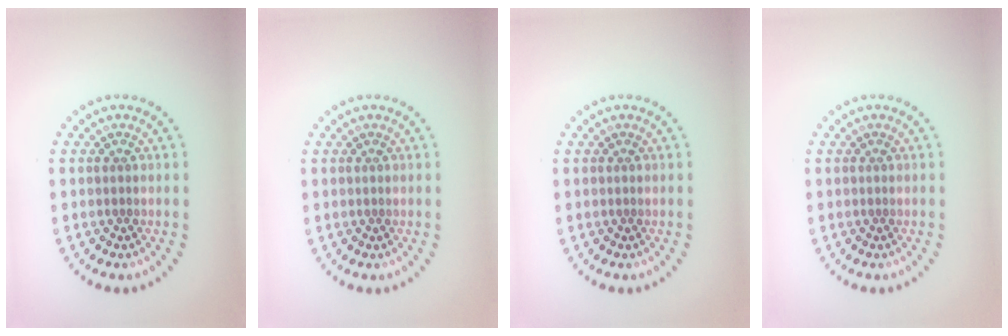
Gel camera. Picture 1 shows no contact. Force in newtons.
{"total": 0.0}
{"total": 0.0}
{"total": 0.0}